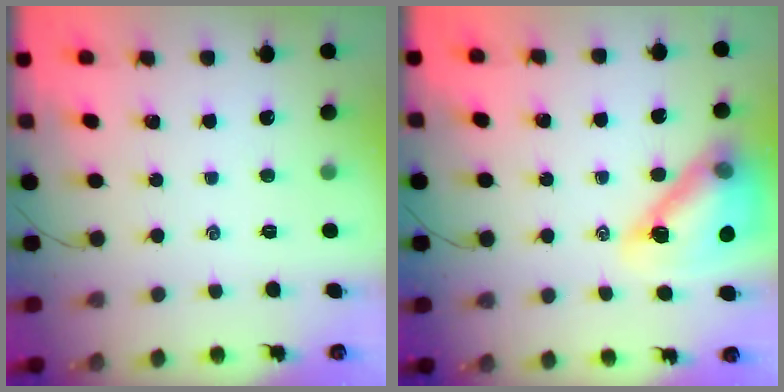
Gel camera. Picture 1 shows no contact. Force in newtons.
{"total": 17.3, "press": 16.7, "slide": 4.6}